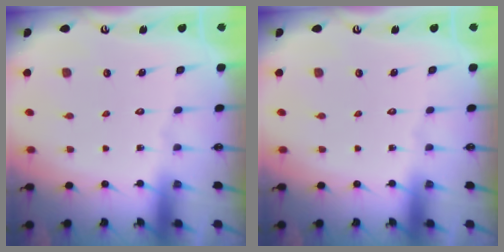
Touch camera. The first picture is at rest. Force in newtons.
{"total": 0.0}